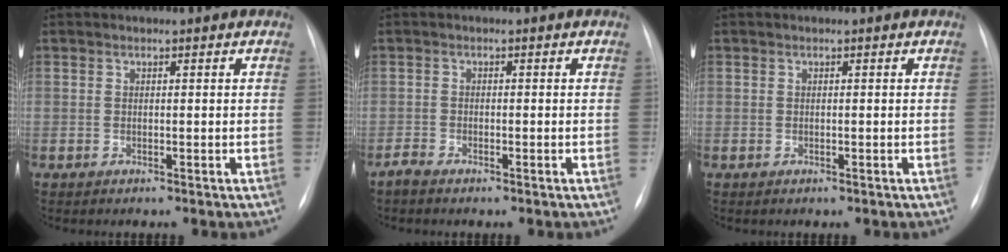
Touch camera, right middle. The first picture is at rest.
{"total": 1.3, "force": [-1.1, 0.3, 0.6], "torque": [-0.015, -0.002, -0.022]}
{"total": 0.0}